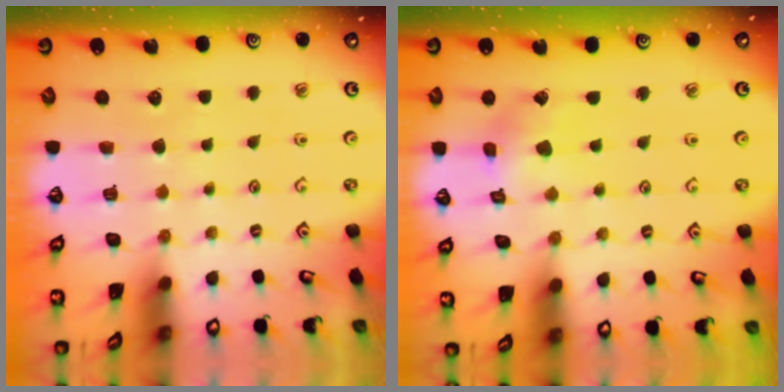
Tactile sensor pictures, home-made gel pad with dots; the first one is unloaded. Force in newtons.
{"total": 2.6, "press": 2.6, "slide": 0.3}